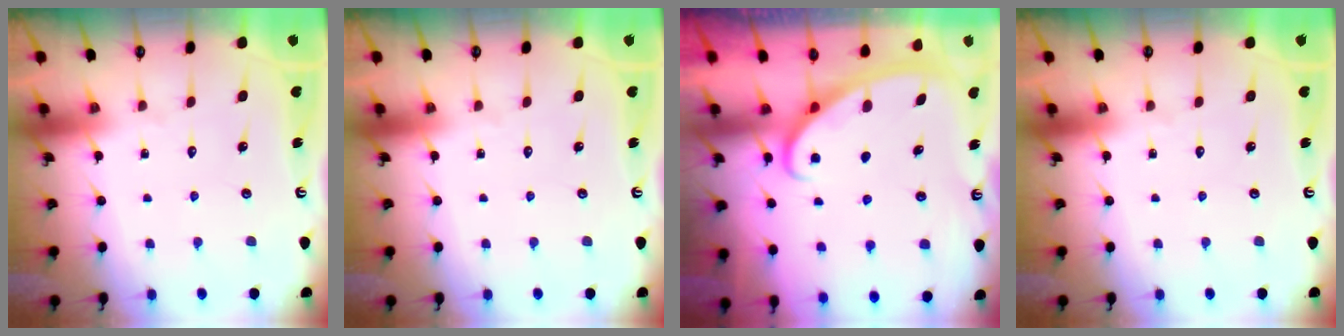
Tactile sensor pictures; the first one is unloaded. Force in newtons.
{"total": 0.0}
{"total": 3.0, "press": 3.0, "slide": 0.4}
{"total": 0.0}